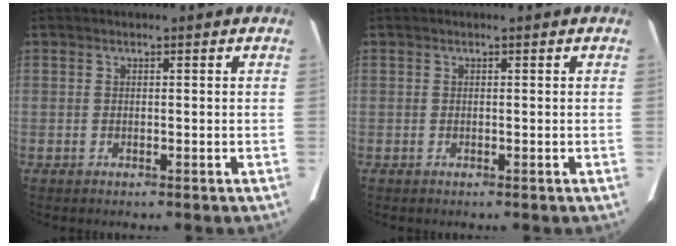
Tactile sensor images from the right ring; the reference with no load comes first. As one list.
[{"total": 0.0}]